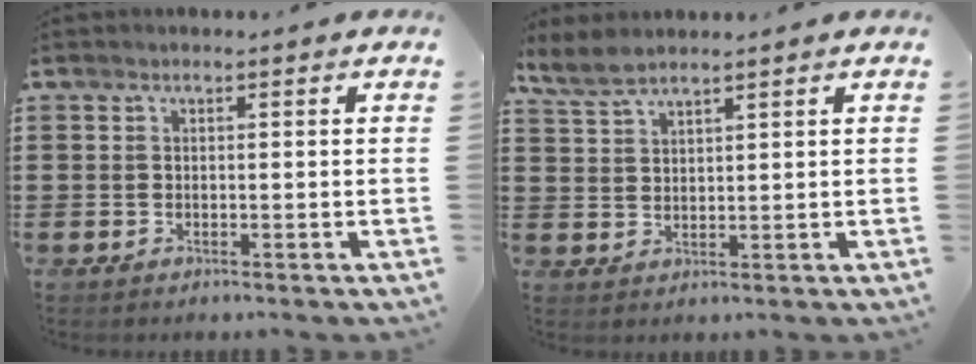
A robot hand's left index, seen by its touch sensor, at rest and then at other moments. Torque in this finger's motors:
{"motor_torque": [0.17, -0.18, 0.03, 0.03]}